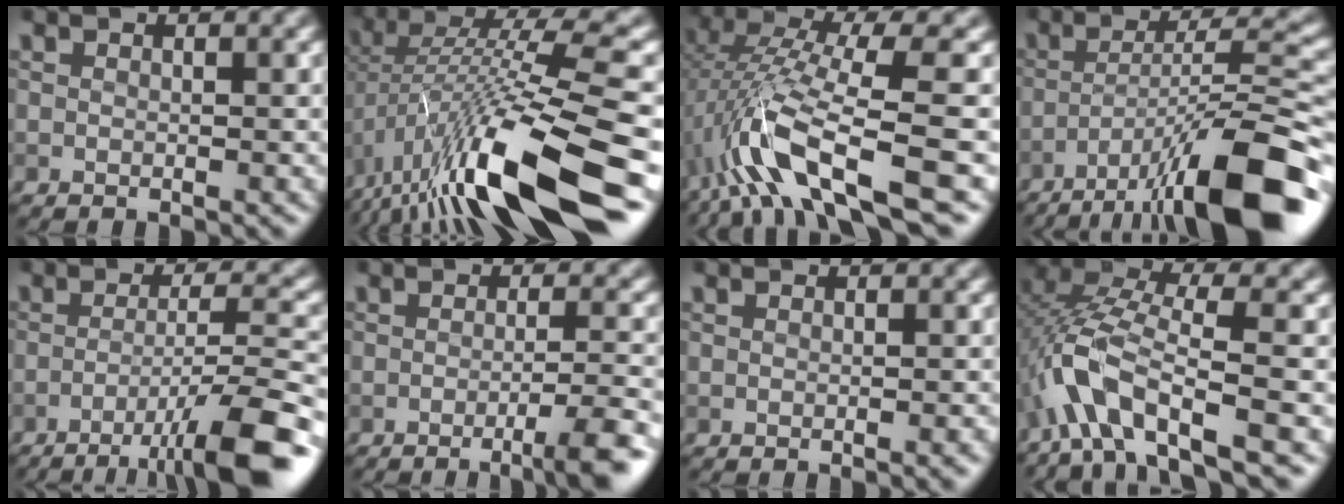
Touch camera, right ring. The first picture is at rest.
{"total": 14.1, "force": [-5.9, 3.4, 12.4], "torque": [-0.228, 0.020, -0.095]}
{"total": 10.9, "force": [-4.5, 2.6, 9.6], "torque": [-0.184, 0.017, -0.080]}
{"total": 13.2, "force": [-8.1, 2.5, 10.1], "torque": [-0.151, 0.013, -0.135]}
{"total": 9.9, "force": [-5.7, 1.4, 7.9], "torque": [-0.106, 0.012, -0.091]}
{"total": 4.7, "force": [-2.2, 0.8, 4.1], "torque": [-0.053, -0.001, -0.039]}
{"total": 1.1, "force": [-0.4, 0.2, 1.0], "torque": [-0.008, 0.000, -0.006]}
{"total": 7.9, "force": [-3.8, 2.5, 6.4], "torque": [-0.132, 0.014, -0.080]}